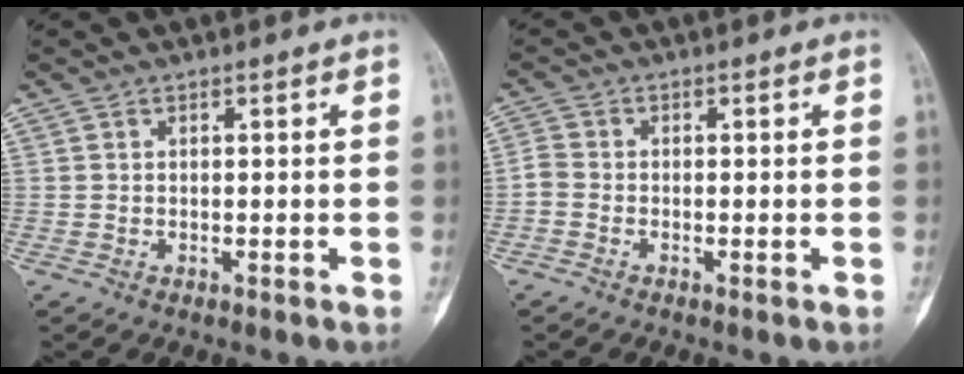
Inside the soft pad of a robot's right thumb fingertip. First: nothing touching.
{"total": 2.1, "force": [-1.0, 1.5, 1.1], "torque": [-0.021, 0.004, -0.031]}